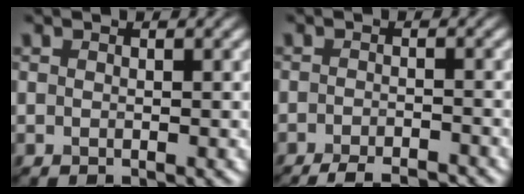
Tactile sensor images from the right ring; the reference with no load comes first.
{"total": 5.5, "force": [-5.4, -0.1, 1.3], "torque": [-0.043, -0.014, -0.051]}